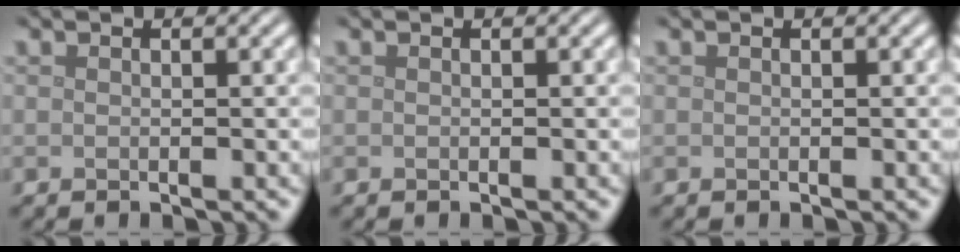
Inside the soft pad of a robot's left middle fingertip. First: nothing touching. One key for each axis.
{"total": 0.0}
{"total": 0.0}